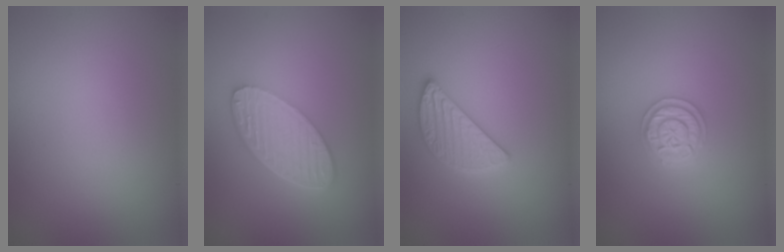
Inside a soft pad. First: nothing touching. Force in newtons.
{"total": 5.9, "press": 4.2, "slide": 4.1}
{"total": 2.7, "press": 2.7, "slide": 0.4}
{"total": 2.3, "press": 2.3, "slide": 0.5}